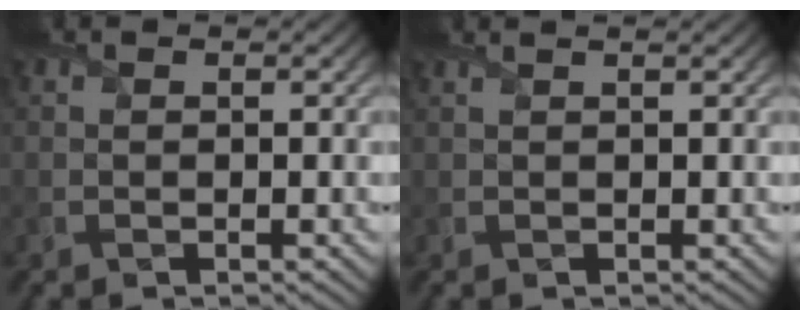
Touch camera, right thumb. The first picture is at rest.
{"total": 1.5, "force": [1.1, 0.4, 0.8], "torque": [-0.016, -0.002, 0.005]}